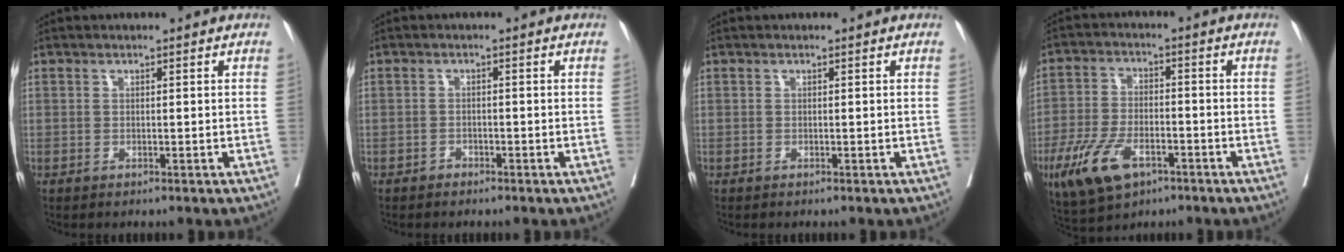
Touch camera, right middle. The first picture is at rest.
{"total": 0.9, "force": [-0.8, 0.4, 0.0], "torque": [0.002, 0.003, -0.017]}
{"total": 0.0}
{"total": 10.4, "force": [-5.4, 4.9, 7.4], "torque": [-0.157, -0.008, -0.094]}